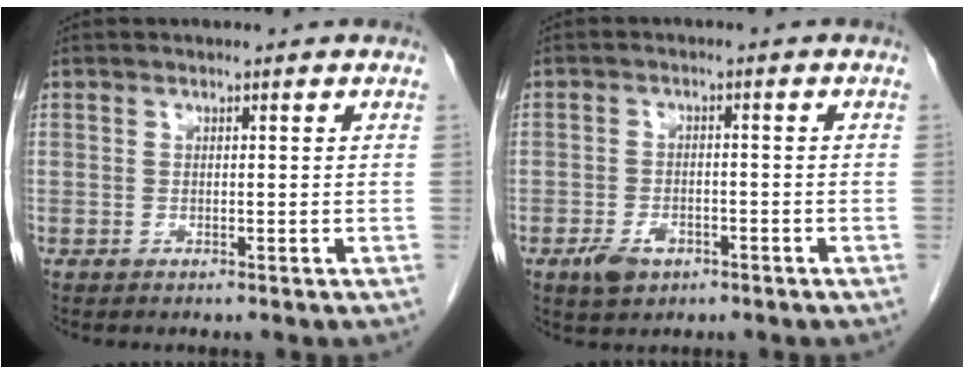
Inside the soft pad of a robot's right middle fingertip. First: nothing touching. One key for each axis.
{"total": 4.0, "fx": -2.2, "fy": 2.3, "fz": 2.4, "tx": -0.047, "ty": 0.000, "tz": -0.031}